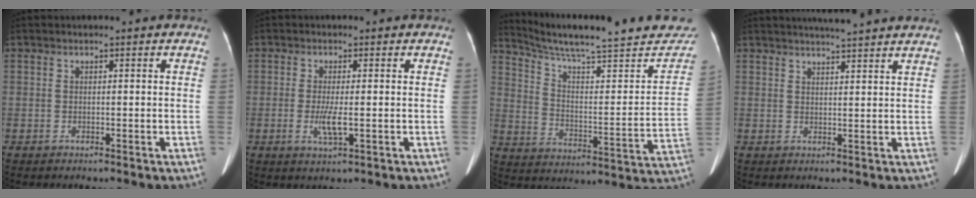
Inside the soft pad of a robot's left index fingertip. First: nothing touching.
{"total": 3.1, "force": [-0.5, 0.4, 3.1], "torque": [-0.064, -0.006, -0.007]}
{"total": 26.8, "force": [23.8, 2.9, 11.9], "torque": [-0.177, -0.052, 0.322]}
{"total": 8.6, "force": [7.9, -0.5, 3.4], "torque": [-0.053, 0.019, 0.095]}